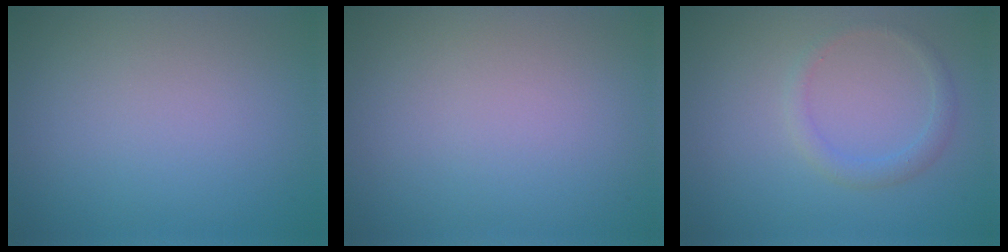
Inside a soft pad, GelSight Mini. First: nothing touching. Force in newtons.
{"total": 0.0}
{"total": 1.5, "press": 1.5, "slide": 0.1}